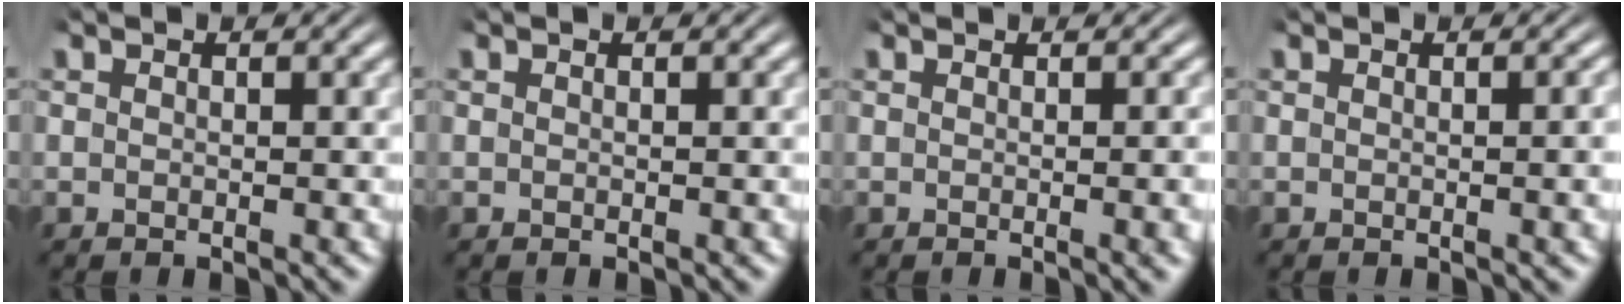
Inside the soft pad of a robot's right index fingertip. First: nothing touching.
{"total": 0.0}
{"total": 1.1, "force": [-0.1, -0.5, 0.9], "torque": [-0.007, 0.006, -0.005]}
{"total": 0.7, "force": [-0.1, -0.2, 0.6], "torque": [-0.006, 0.006, -0.004]}